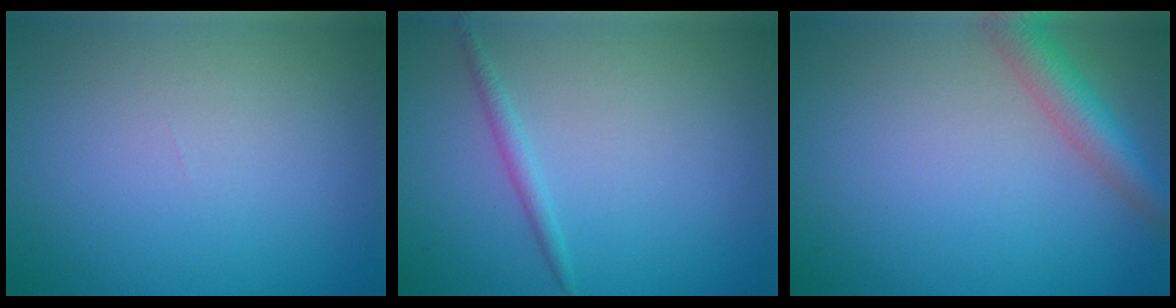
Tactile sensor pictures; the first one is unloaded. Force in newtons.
{"total": 1.2, "press": 1.2, "slide": 0.1}
{"total": 3.7, "press": 3.7, "slide": 0.2}